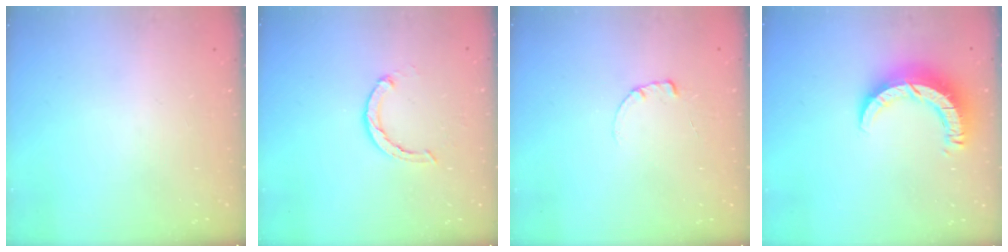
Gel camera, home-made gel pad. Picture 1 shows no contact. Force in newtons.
{"total": 2.3, "press": 2.3, "slide": 0.3}
{"total": 0.6, "press": 0.6, "slide": 0.1}
{"total": 9.9, "press": 9.8, "slide": 1.0}